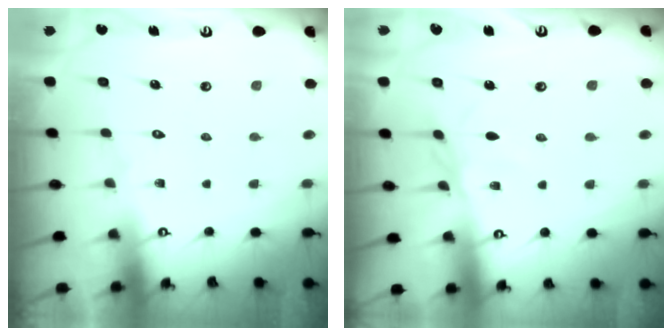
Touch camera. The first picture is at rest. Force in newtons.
{"total": 3.2, "press": 3.2, "slide": 0.2}